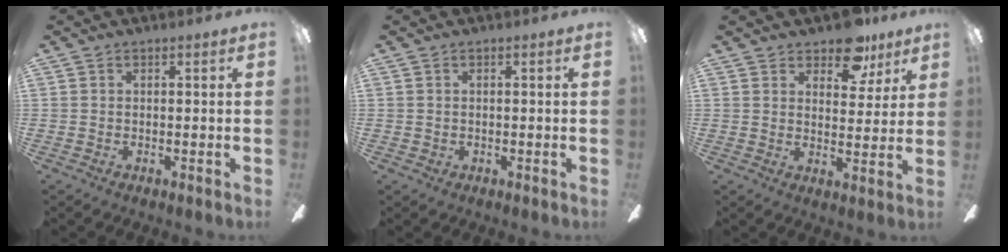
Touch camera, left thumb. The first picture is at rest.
{"total": 0.7, "force": [0.3, 0.6, 0.0], "torque": [0.001, 0.005, 0.004]}
{"total": 9.9, "force": [7.5, 5.1, 3.8], "torque": [-0.035, -0.044, 0.132]}